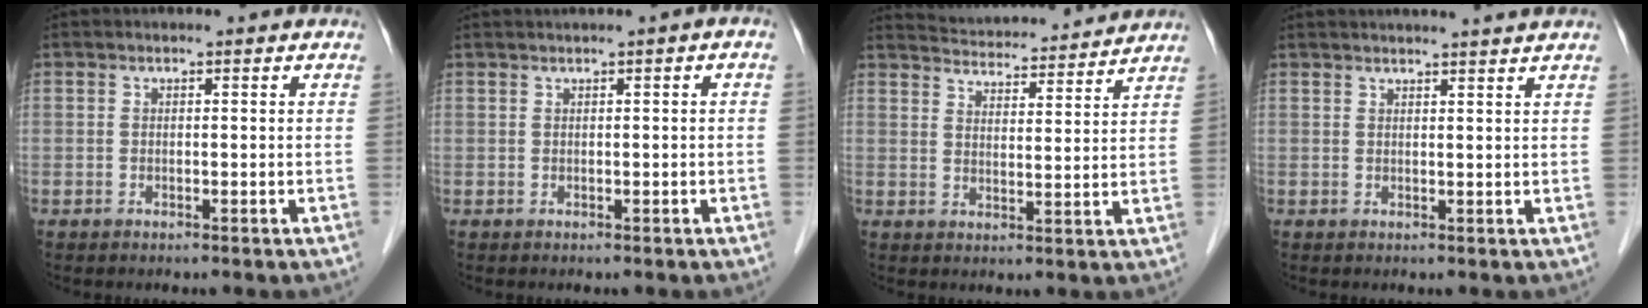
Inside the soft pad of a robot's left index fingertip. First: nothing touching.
{"total": 1.4, "force": [0.4, 0.0, 1.3], "torque": [-0.028, 0.011, 0.011]}
{"total": 14.1, "force": [13.7, 1.1, 3.4], "torque": [-0.061, 0.019, 0.193]}
{"total": 8.7, "force": [8.0, -0.8, 3.2], "torque": [-0.039, 0.021, 0.088]}